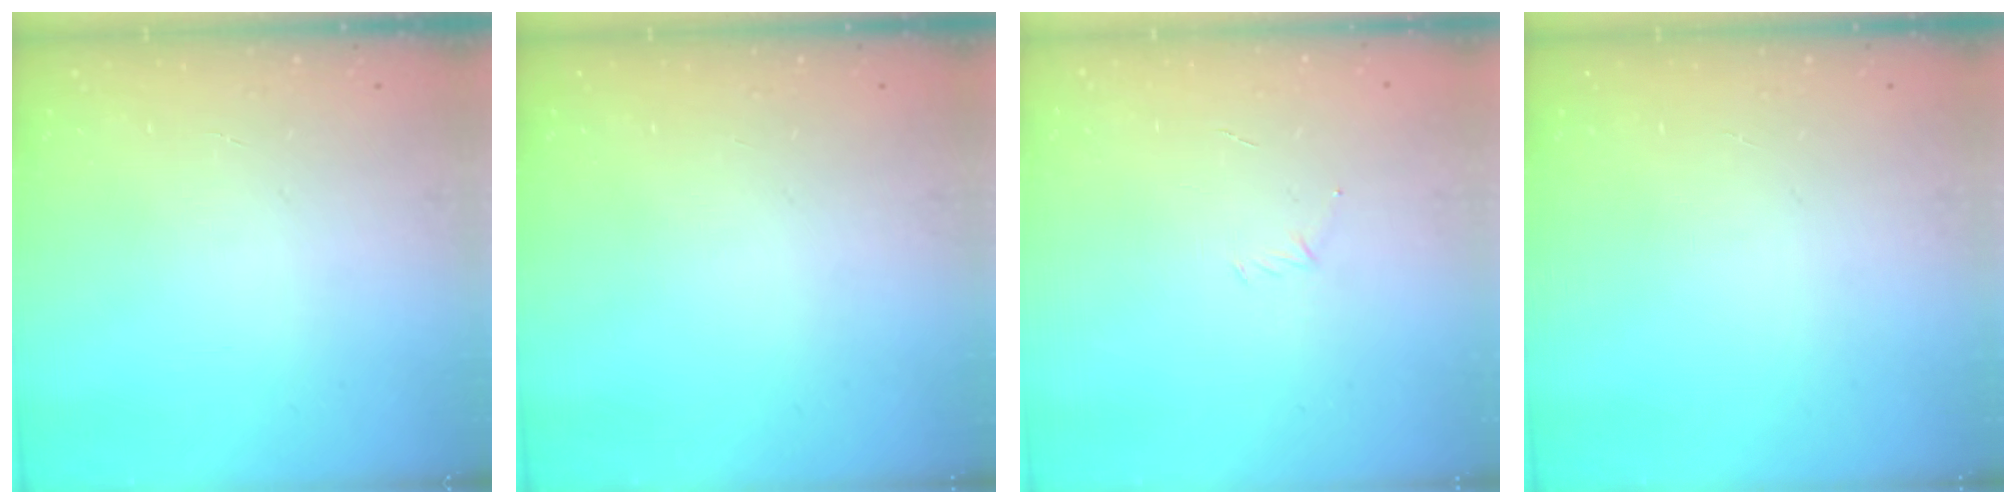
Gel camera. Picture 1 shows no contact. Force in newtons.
{"total": 0.0}
{"total": 2.9, "press": 2.8, "slide": 0.8}
{"total": 0.0}